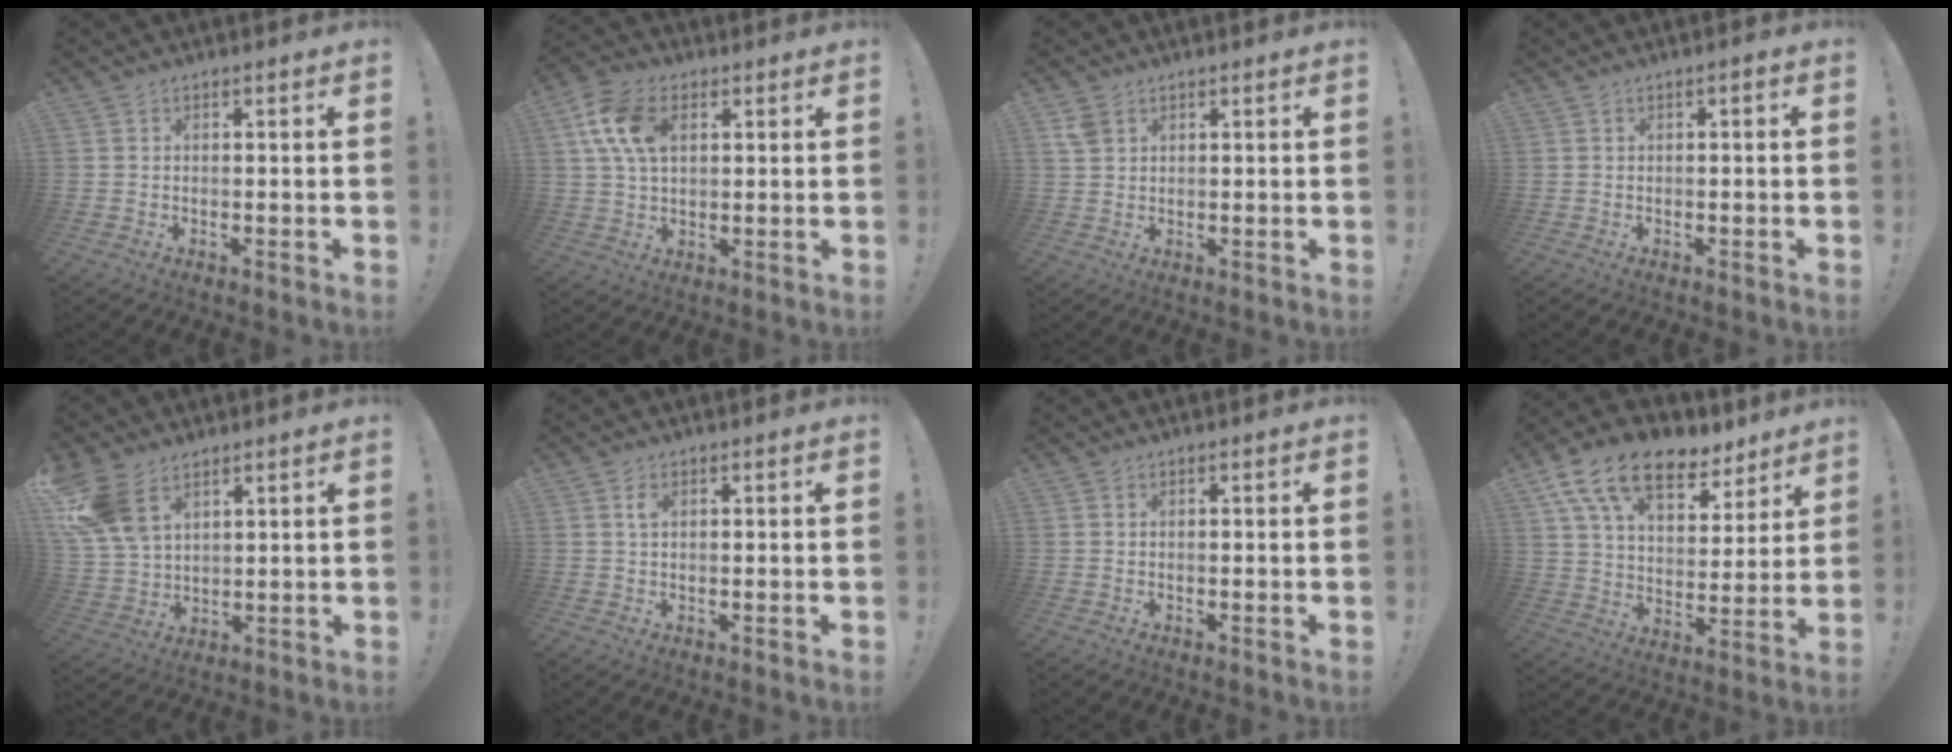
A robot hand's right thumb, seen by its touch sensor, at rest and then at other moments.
{"total": 12.9, "force": [4.3, 8.5, 8.7], "torque": [-0.165, 0.002, 0.080]}
{"total": 3.5, "force": [2.0, 2.2, 1.8], "torque": [-0.034, -0.003, 0.041]}
{"total": 0.9, "force": [-0.6, 0.1, 0.7], "torque": [-0.013, 0.003, -0.010]}
{"total": 12.4, "force": [7.2, 7.3, 7.0], "torque": [-0.141, -0.031, 0.143]}
{"total": 1.7, "force": [0.6, 0.8, 1.3], "torque": [-0.019, 0.000, 0.007]}
{"total": 0.0}
{"total": 17.6, "force": [10.7, 9.7, 10.0], "torque": [-0.168, -0.057, 0.193]}